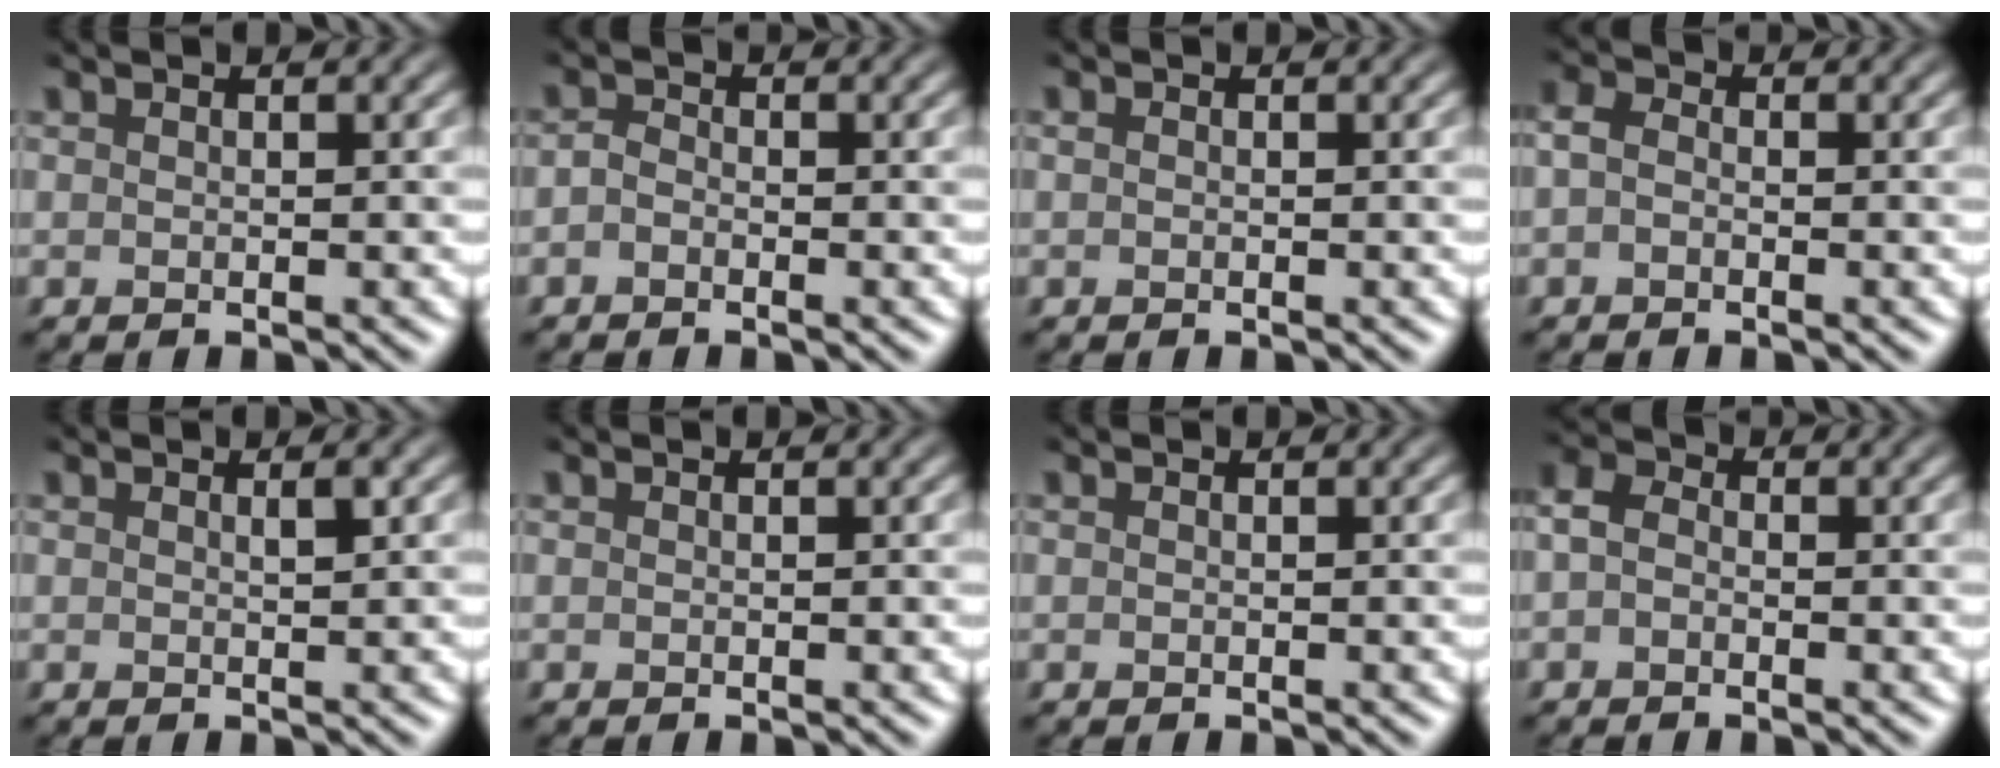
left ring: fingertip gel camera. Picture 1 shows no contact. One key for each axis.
{"total": 1.0, "fx": -0.6, "fy": 0.6, "fz": 0.5, "tx": -0.009, "ty": 0.001, "tz": -0.016}
{"total": 0.0}
{"total": 1.3, "fx": -0.5, "fy": 0.9, "fz": 0.9, "tx": -0.016, "ty": 0.004, "tz": -0.015}
{"total": 0.7, "fx": 0.4, "fy": 0.1, "fz": 0.6, "tx": -0.009, "ty": -0.002, "tz": 0.007}
{"total": 0.0}
{"total": 0.0}
{"total": 1.8, "fx": -0.5, "fy": 1.4, "fz": 1.1, "tx": -0.021, "ty": 0.005, "tz": -0.019}